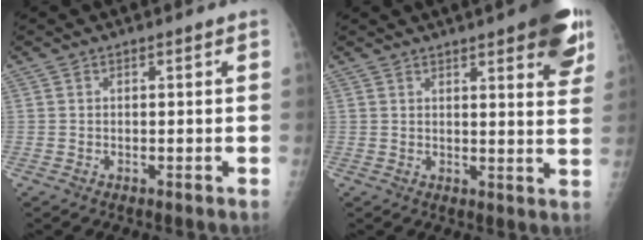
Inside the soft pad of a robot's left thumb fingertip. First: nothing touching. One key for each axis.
{"total": 13.2, "fx": 7.6, "fy": 3.5, "fz": 10.2, "tx": -0.099, "ty": -0.030, "tz": 0.087}